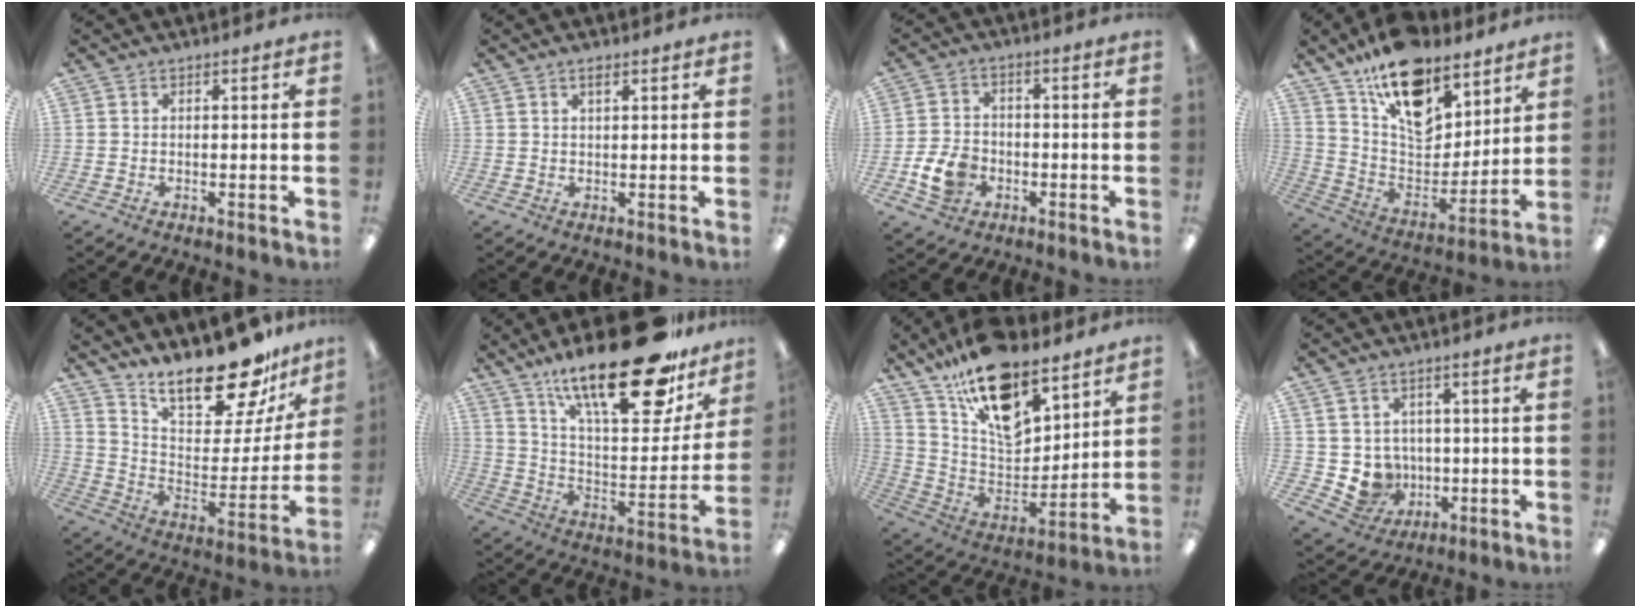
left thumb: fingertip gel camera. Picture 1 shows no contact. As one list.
[{"total": 1.6, "force": [1.1, 0.5, 1.1], "torque": [-0.025, 0.003, 0.020]}, {"total": 7.8, "force": [-2.8, 5.9, 4.2], "torque": [-0.098, 0.014, -0.051]}, {"total": 18.4, "force": [12.4, 10.0, 9.1], "torque": [-0.154, -0.085, 0.225]}, {"total": 22.0, "force": [18.6, 6.4, 9.9], "torque": [-0.159, -0.139, 0.316]}, {"total": 27.6, "force": [19.2, 8.9, 17.7], "torque": [-0.262, -0.122, 0.316]}, {"total": 18.8, "force": [12.9, 8.9, 10.4], "torque": [-0.181, -0.085, 0.233]}, {"total": 6.9, "force": [0.6, 6.8, 0.9], "torque": [-0.037, -0.011, 0.024]}]